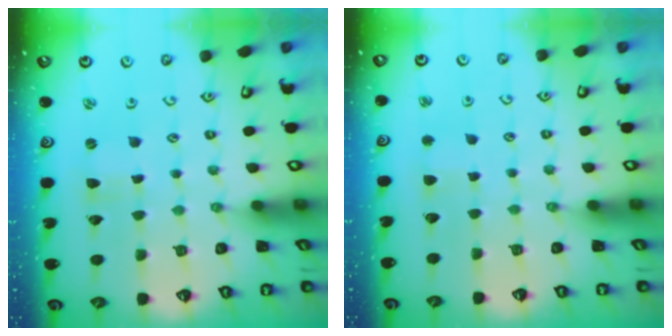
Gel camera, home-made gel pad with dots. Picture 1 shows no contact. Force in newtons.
{"total": 3.1, "press": 3.1, "slide": 0.7}